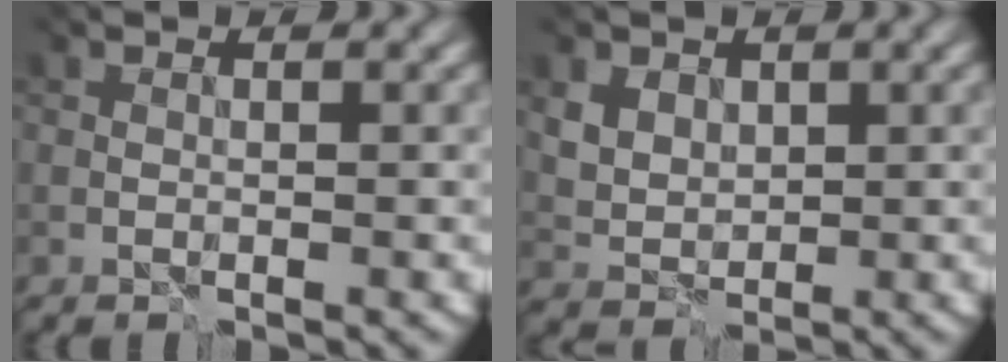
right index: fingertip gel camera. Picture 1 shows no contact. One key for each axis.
{"total": 3.5, "fx": 1.8, "fy": 2.7, "fz": 1.3, "tx": -0.040, "ty": 0.001, "tz": 0.039}